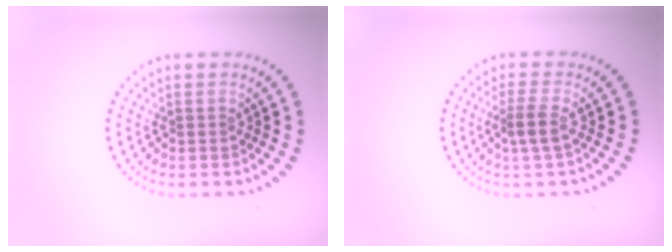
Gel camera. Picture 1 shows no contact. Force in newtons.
{"total": 2.1, "press": 1.6, "slide": 1.2}